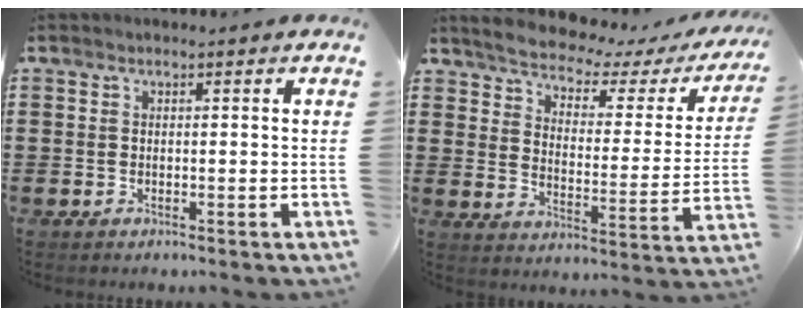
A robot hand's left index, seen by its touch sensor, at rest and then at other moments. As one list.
[{"total": 4.1, "force": [3.8, 0.6, 1.4], "torque": [-0.051, -0.029, 0.057]}]